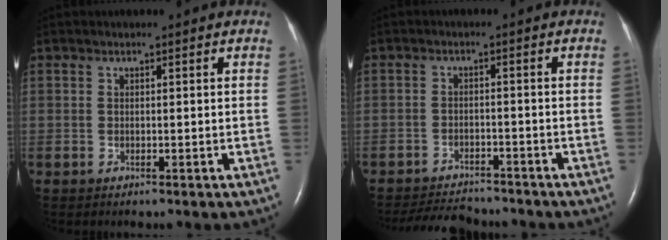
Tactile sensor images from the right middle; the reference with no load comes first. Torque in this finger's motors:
{"motor_torque": [0.02, -0.14, 0.01, 0.01]}